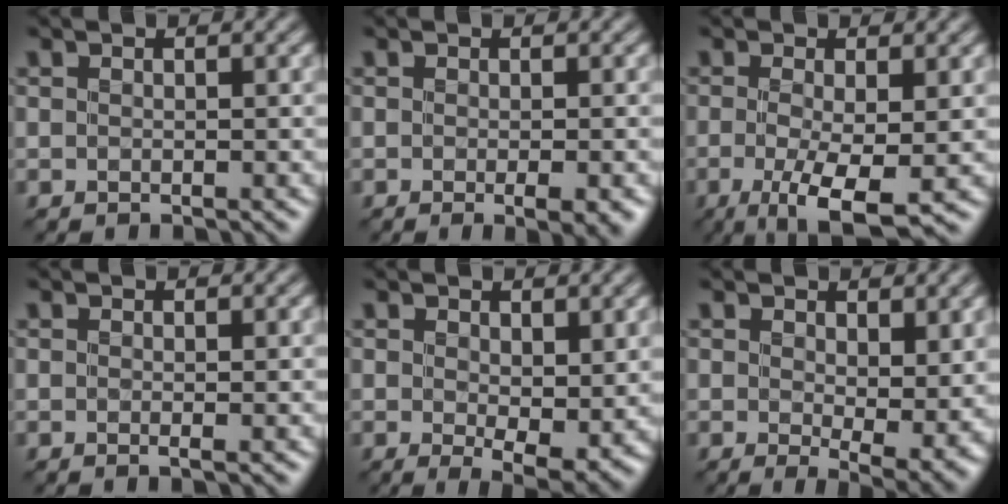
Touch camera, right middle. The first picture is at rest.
{"total": 2.4, "force": [-0.8, 0.4, 2.2], "torque": [-0.029, -0.004, -0.012]}
{"total": 5.3, "force": [-1.5, 1.2, 4.9], "torque": [-0.096, -0.017, -0.025]}
{"total": 0.5, "force": [0.1, -0.1, 0.5], "torque": [-0.009, -0.002, -0.001]}
{"total": 4.2, "force": [0.7, 1.6, 3.8], "torque": [-0.062, -0.013, 0.017]}
{"total": 5.3, "force": [1.3, 2.0, 4.7], "torque": [-0.075, -0.016, 0.028]}